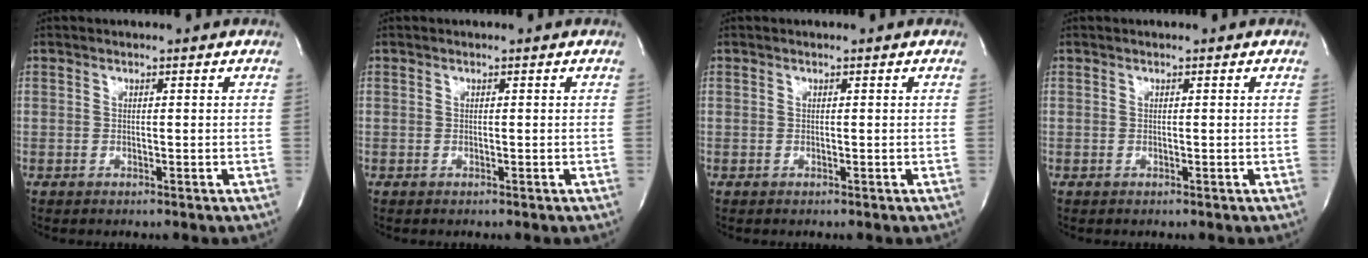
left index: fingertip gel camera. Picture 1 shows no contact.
{"total": 0.0}
{"total": 0.0}
{"total": 0.0}